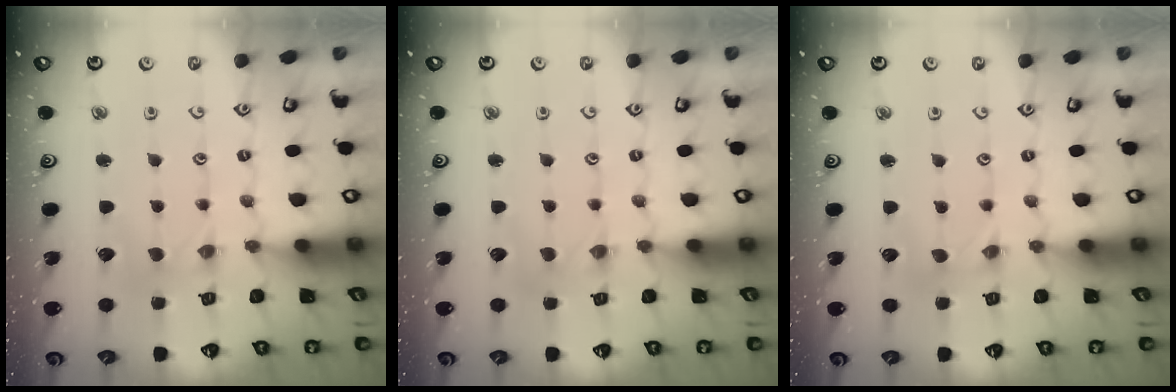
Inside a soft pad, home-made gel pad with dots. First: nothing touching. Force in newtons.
{"total": 1.0, "press": 1.0, "slide": 0.2}
{"total": 0.0}